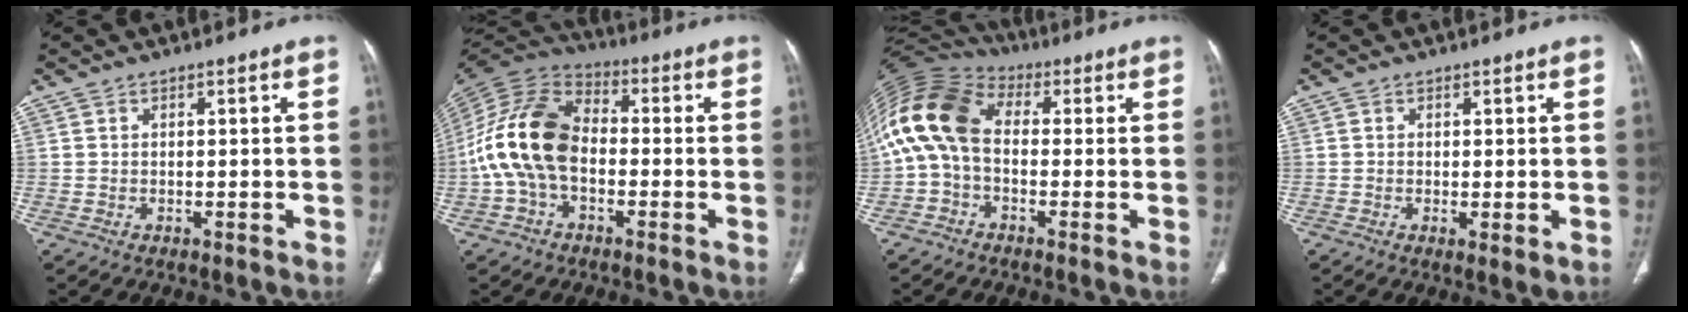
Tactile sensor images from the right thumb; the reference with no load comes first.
{"total": 15.4, "force": [-2.0, 10.1, 11.5], "torque": [-0.226, 0.036, -0.045]}
{"total": 13.7, "force": [0.2, 9.0, 10.4], "torque": [-0.214, 0.039, -0.010]}
{"total": 2.2, "force": [-0.3, 0.7, 2.1], "torque": [-0.042, -0.010, -0.006]}